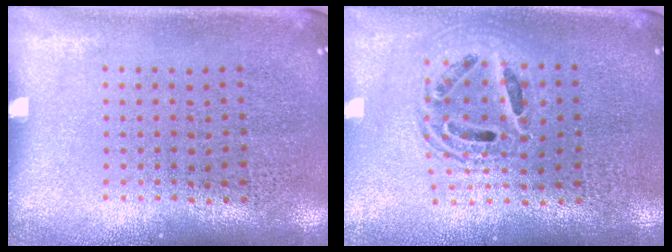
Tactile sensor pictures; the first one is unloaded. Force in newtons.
{"total": 1.6, "press": 1.3, "slide": 0.9}